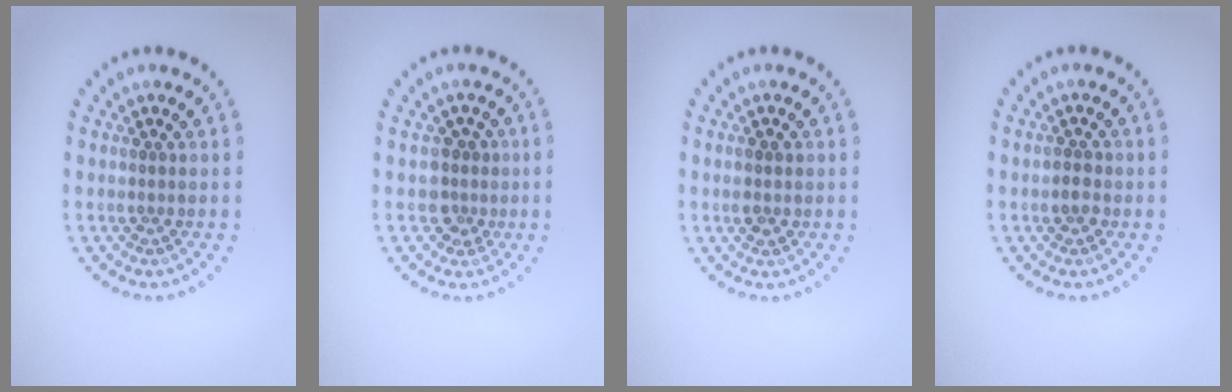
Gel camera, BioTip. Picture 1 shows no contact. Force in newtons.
{"total": 2.1, "press": 1.7, "slide": 1.2}
{"total": 1.3, "press": 1.3, "slide": 0.1}
{"total": 1.3, "press": 1.3, "slide": 0.2}